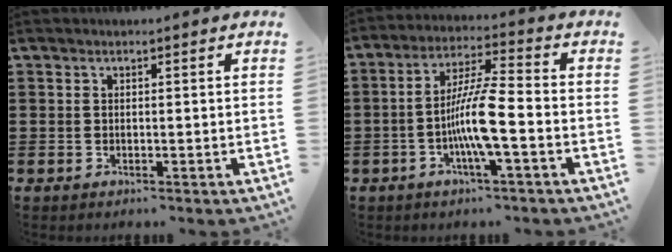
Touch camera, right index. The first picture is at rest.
{"total": 8.7, "force": [-2.6, 1.0, 8.3], "torque": [-0.168, -0.007, -0.054]}